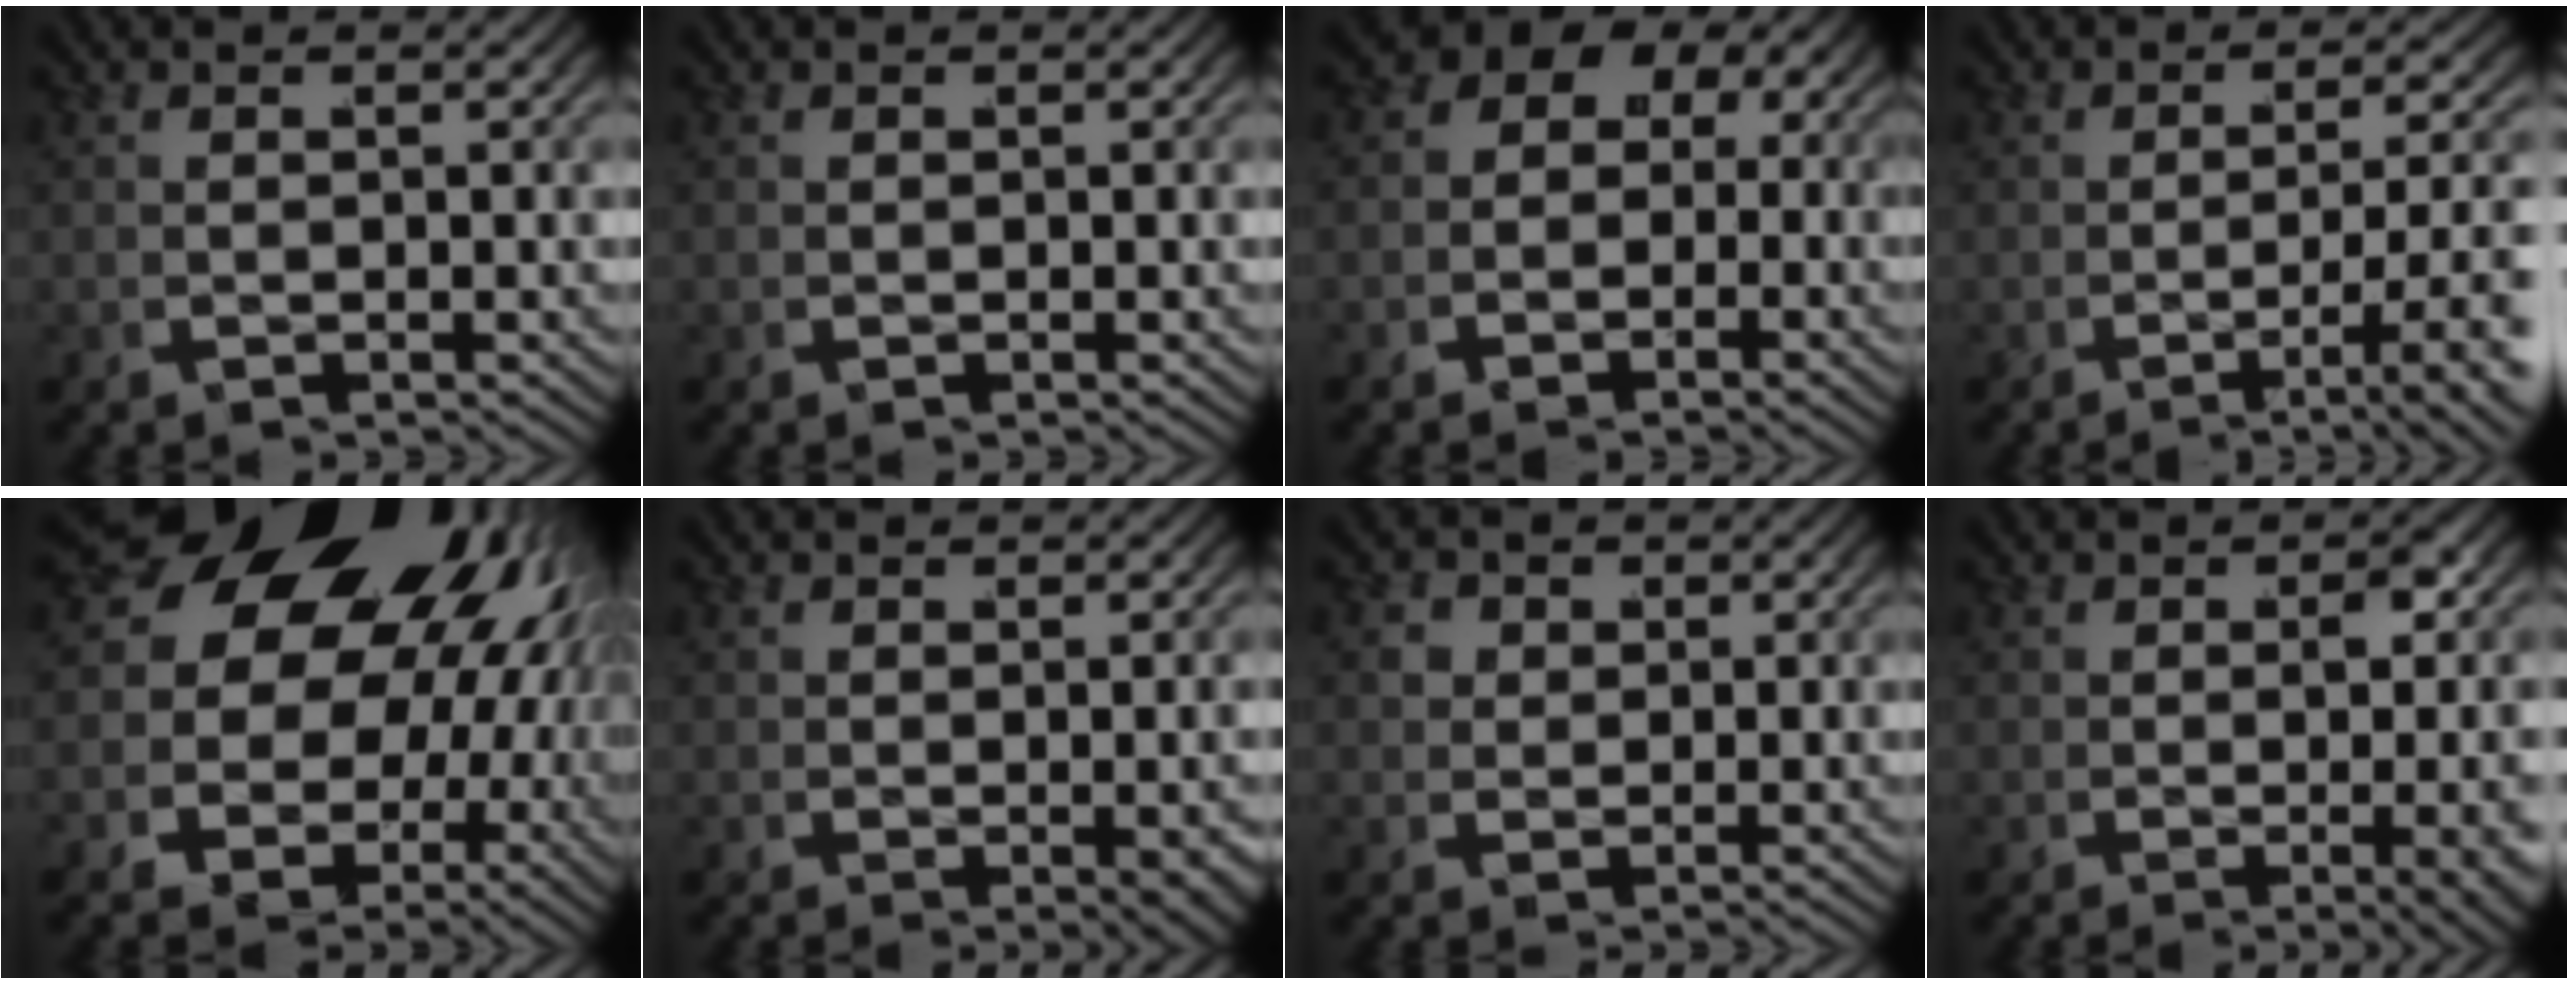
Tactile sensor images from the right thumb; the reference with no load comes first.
{"total": 0.0}
{"total": 4.7, "force": [0.0, 4.0, 2.4], "torque": [-0.059, -0.001, -0.008]}
{"total": 6.0, "force": [-2.6, 1.8, 5.1], "torque": [-0.081, 0.002, -0.046]}
{"total": 22.0, "force": [2.7, 17.2, 13.5], "torque": [-0.269, -0.021, 0.025]}
{"total": 1.4, "force": [-0.3, 0.6, 1.3], "torque": [-0.020, -0.010, 0.004]}
{"total": 2.0, "force": [0.2, 1.9, 0.6], "torque": [-0.027, -0.011, 0.007]}
{"total": 3.5, "force": [-0.5, 0.9, 3.4], "torque": [-0.042, -0.008, -0.005]}